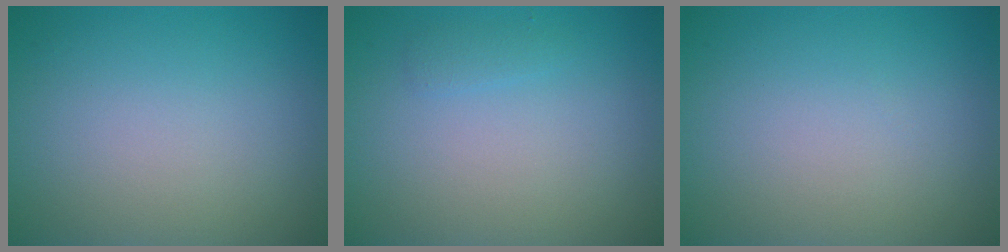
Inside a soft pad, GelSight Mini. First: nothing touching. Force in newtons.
{"total": 0.7, "press": 0.7, "slide": 0.1}
{"total": 0.0}